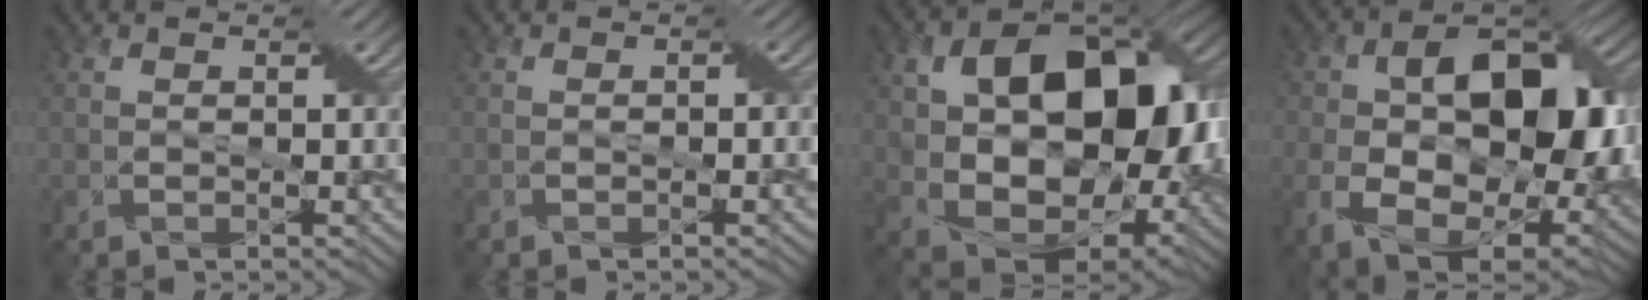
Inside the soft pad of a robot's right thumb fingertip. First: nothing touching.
{"total": 0.6, "force": [-0.4, 0.1, 0.4], "torque": [-0.004, 0.003, -0.009]}
{"total": 18.3, "force": [2.2, 12.1, 13.5], "torque": [-0.246, -0.018, 0.051]}
{"total": 16.2, "force": [-0.3, 10.5, 12.4], "torque": [-0.204, -0.019, -0.007]}